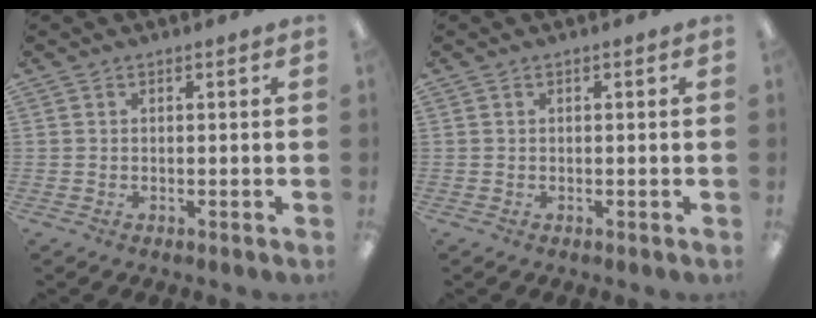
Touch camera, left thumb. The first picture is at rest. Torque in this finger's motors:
{"motor_torque": [0.00, 0.00, 0.00, 0.00, 0.00]}